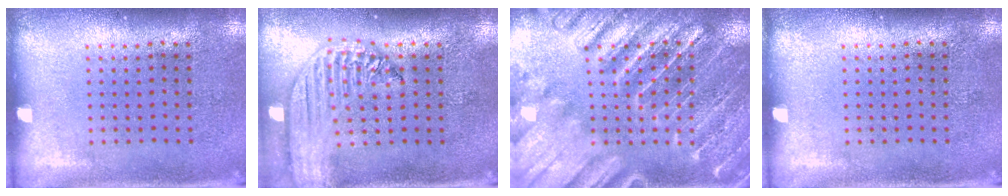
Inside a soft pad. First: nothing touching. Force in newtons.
{"total": 2.6, "press": 2.1, "slide": 1.4}
{"total": 3.5, "press": 3.5, "slide": 0.5}
{"total": 0.0}